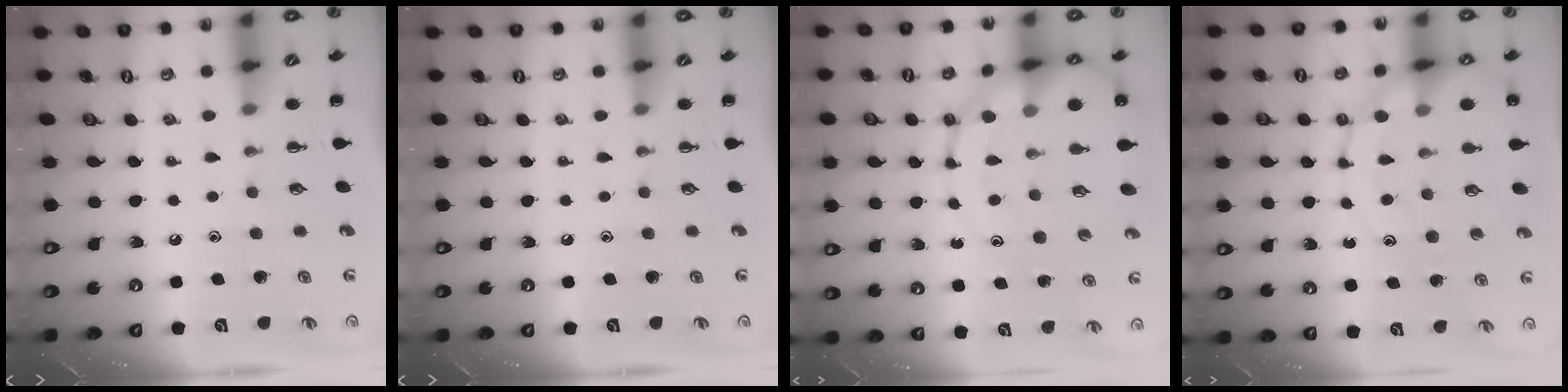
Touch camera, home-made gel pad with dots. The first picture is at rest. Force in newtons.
{"total": 0.0}
{"total": 17.9, "press": 17.6, "slide": 3.0}
{"total": 15.7, "press": 15.6, "slide": 1.7}